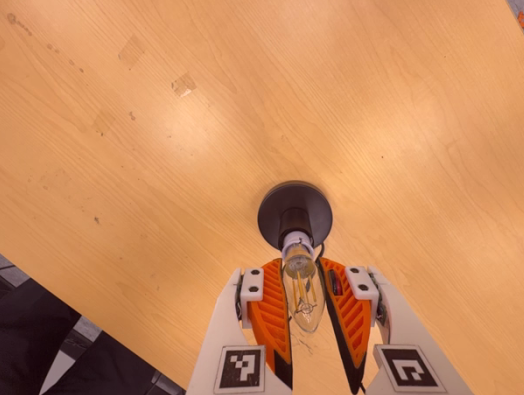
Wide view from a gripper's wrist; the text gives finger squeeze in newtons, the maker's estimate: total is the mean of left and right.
{"total": 11.2, "left": 10.7, "right": 11.8}